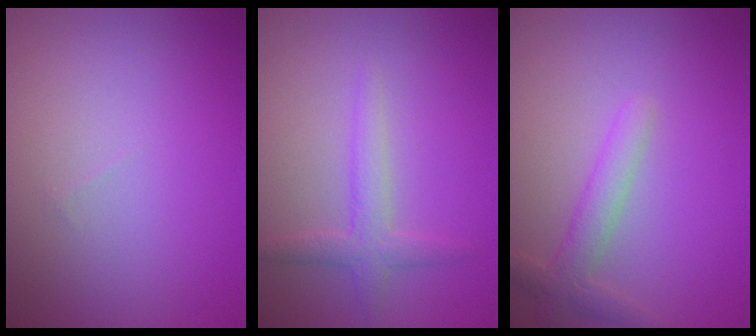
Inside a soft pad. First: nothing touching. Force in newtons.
{"total": 2.2, "press": 2.2, "slide": 0.0}
{"total": 2.6, "press": 2.5, "slide": 0.2}